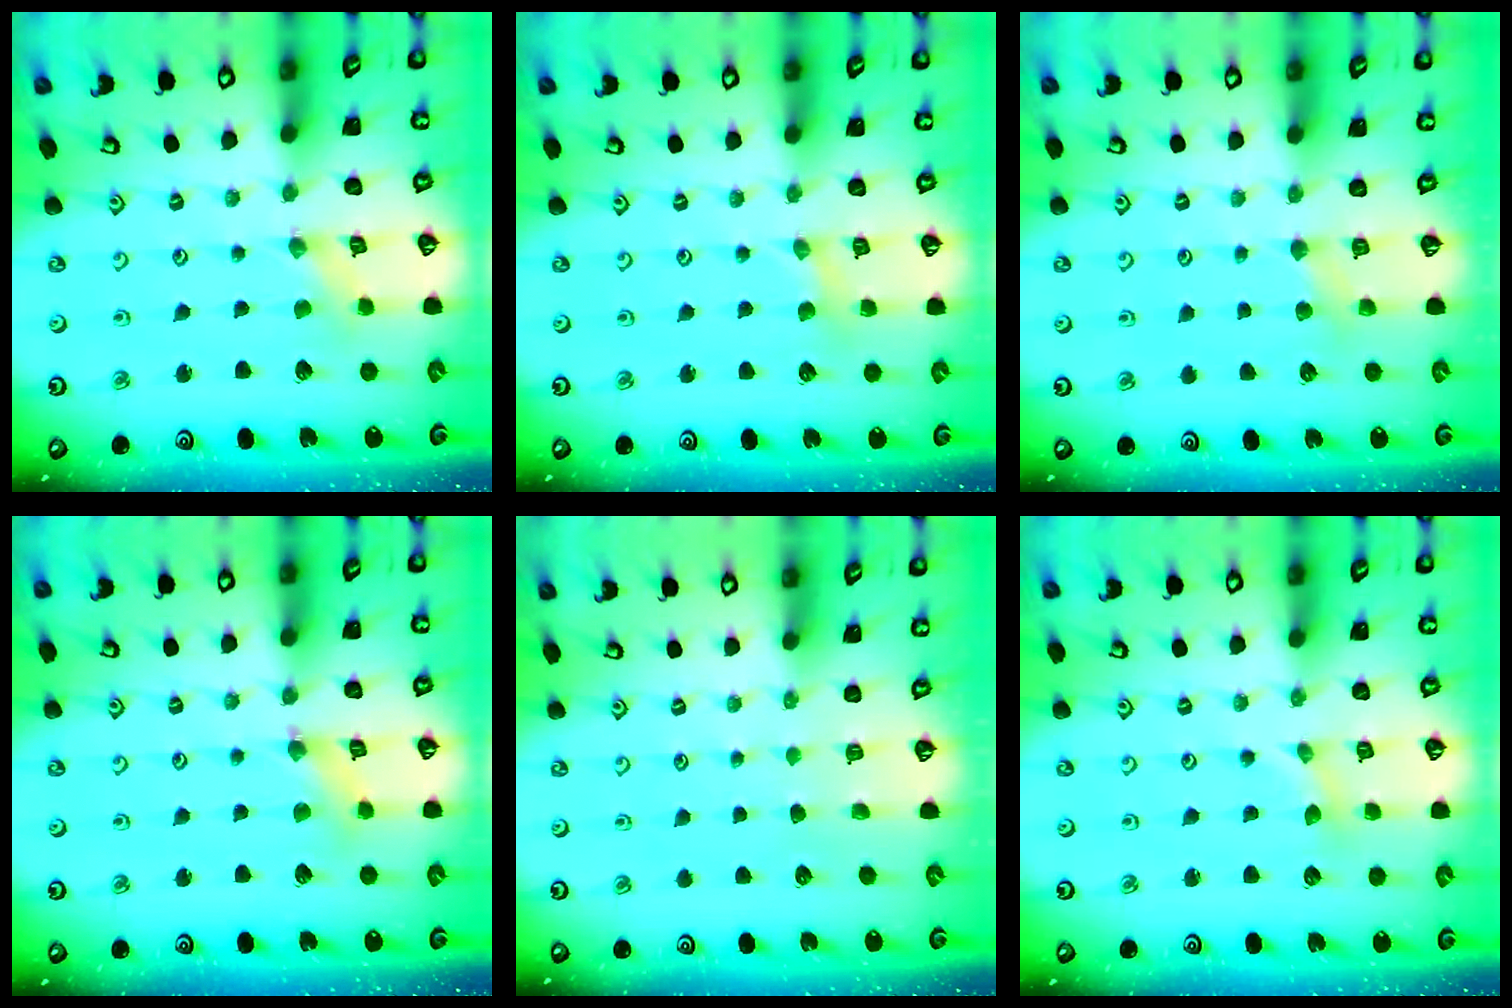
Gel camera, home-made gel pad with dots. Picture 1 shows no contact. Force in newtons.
{"total": 2.9, "press": 2.9, "slide": 0.4}
{"total": 3.3, "press": 3.2, "slide": 0.4}
{"total": 3.2, "press": 3.2, "slide": 0.4}
{"total": 0.0}
{"total": 1.7, "press": 1.6, "slide": 0.2}